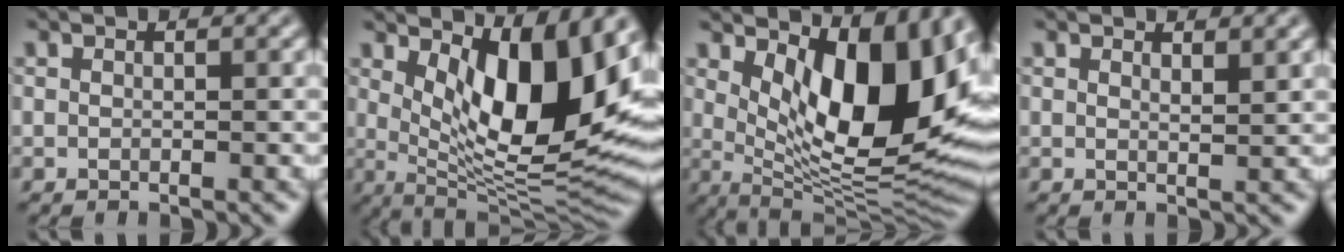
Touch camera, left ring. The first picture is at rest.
{"total": 12.2, "force": [3.6, 4.7, 10.7], "torque": [-0.150, -0.013, 0.063]}
{"total": 12.4, "force": [3.3, 5.2, 10.7], "torque": [-0.150, -0.015, 0.061]}
{"total": 1.2, "force": [1.0, 0.2, 0.7], "torque": [-0.009, -0.001, 0.017]}